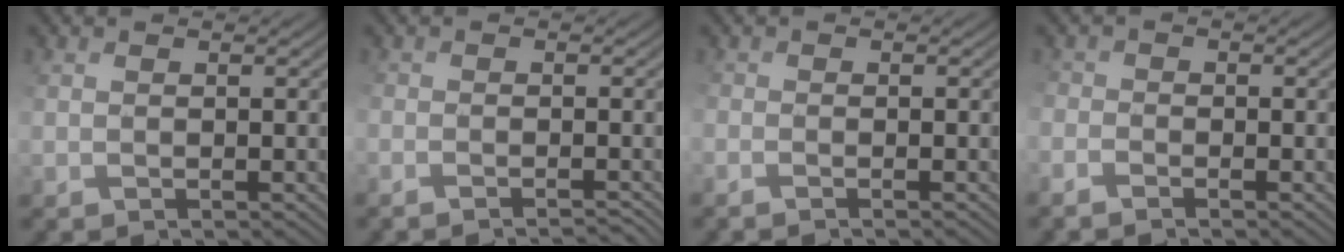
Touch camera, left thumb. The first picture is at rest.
{"total": 2.8, "force": [-2.4, 0.5, 1.2], "torque": [-0.015, -0.003, -0.041]}
{"total": 1.5, "force": [-1.2, 0.3, 0.8], "torque": [-0.016, -0.009, -0.027]}
{"total": 2.5, "force": [-2.1, 1.1, 0.8], "torque": [-0.017, -0.006, -0.050]}